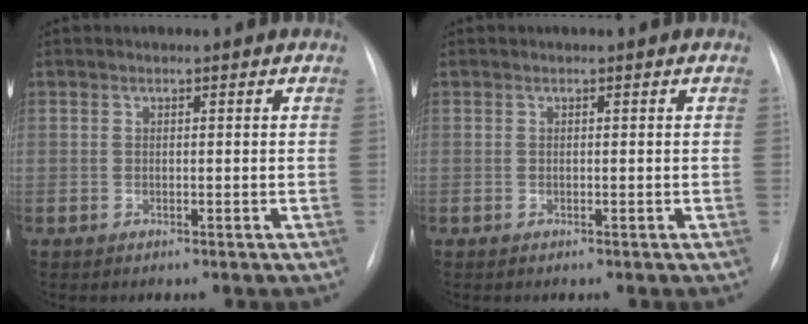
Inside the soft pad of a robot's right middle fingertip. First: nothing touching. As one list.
[{"total": 0.0}]